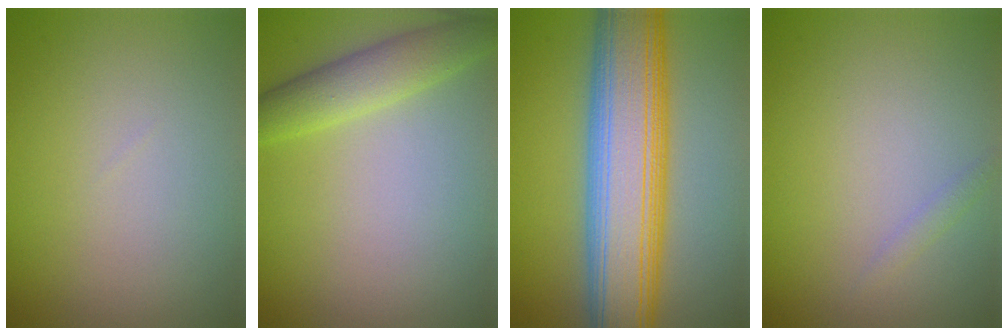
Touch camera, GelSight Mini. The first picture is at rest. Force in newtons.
{"total": 3.4, "press": 3.4, "slide": 0.1}
{"total": 11.8, "press": 11.7, "slide": 0.5}
{"total": 0.7, "press": 0.7, "slide": 0.1}